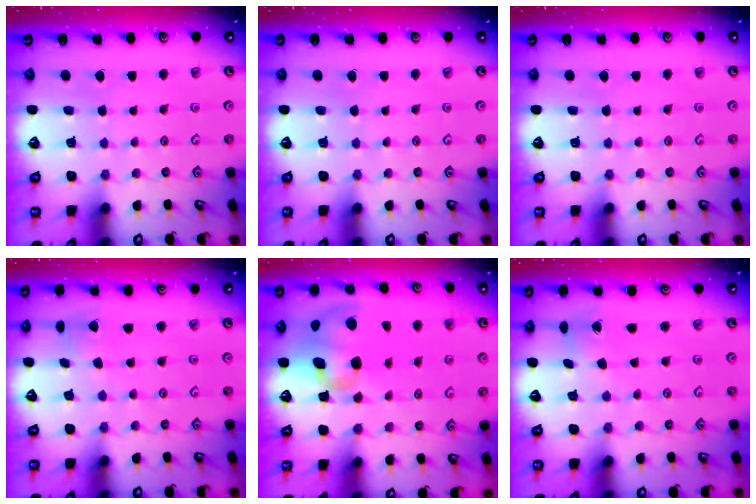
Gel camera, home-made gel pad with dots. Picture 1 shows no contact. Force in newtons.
{"total": 0.0}
{"total": 0.0}
{"total": 2.1, "press": 2.1, "slide": 0.2}
{"total": 13.3, "press": 13.1, "slide": 2.3}
{"total": 1.7, "press": 1.7, "slide": 0.2}